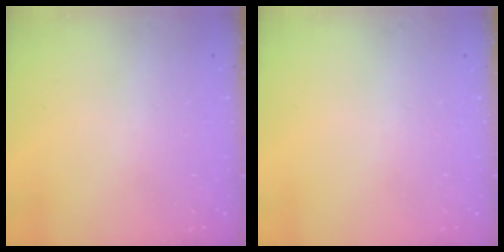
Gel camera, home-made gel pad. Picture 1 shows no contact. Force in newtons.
{"total": 0.0}